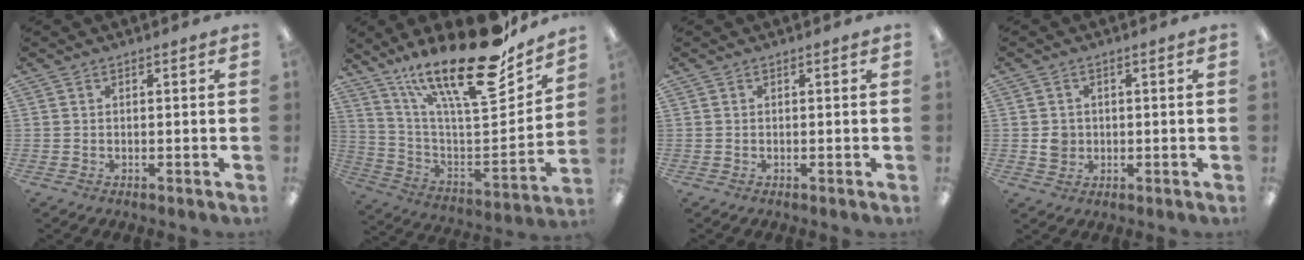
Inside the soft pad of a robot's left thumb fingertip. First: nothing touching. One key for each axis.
{"total": 26.5, "fx": 18.5, "fy": 7.4, "fz": 17.5, "tx": -0.276, "ty": -0.125, "tz": 0.309}
{"total": 0.0}
{"total": 3.1, "fx": 0.2, "fy": 2.9, "fz": 1.0, "tx": -0.005, "ty": -0.001, "tz": 0.000}